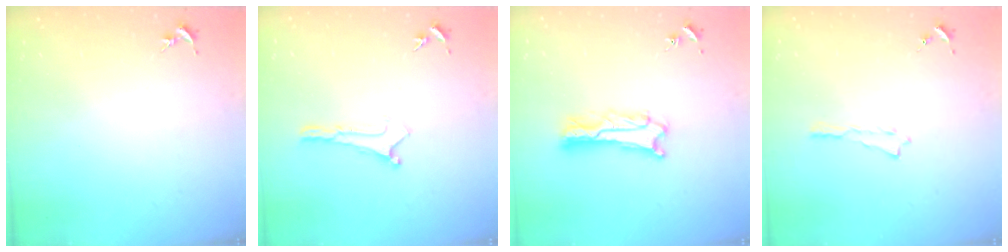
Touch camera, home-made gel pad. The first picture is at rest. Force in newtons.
{"total": 0.0}
{"total": 3.2, "press": 3.2, "slide": 0.4}
{"total": 0.0}